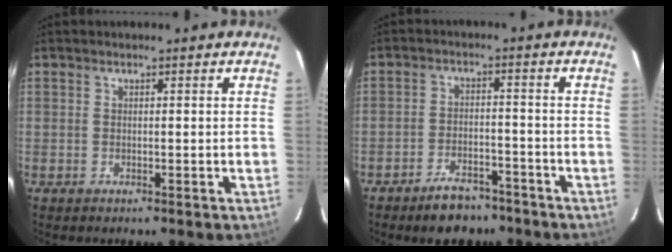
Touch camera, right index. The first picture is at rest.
{"total": 6.6, "force": [-5.2, 2.8, 2.9], "torque": [-0.053, 0.002, -0.081]}